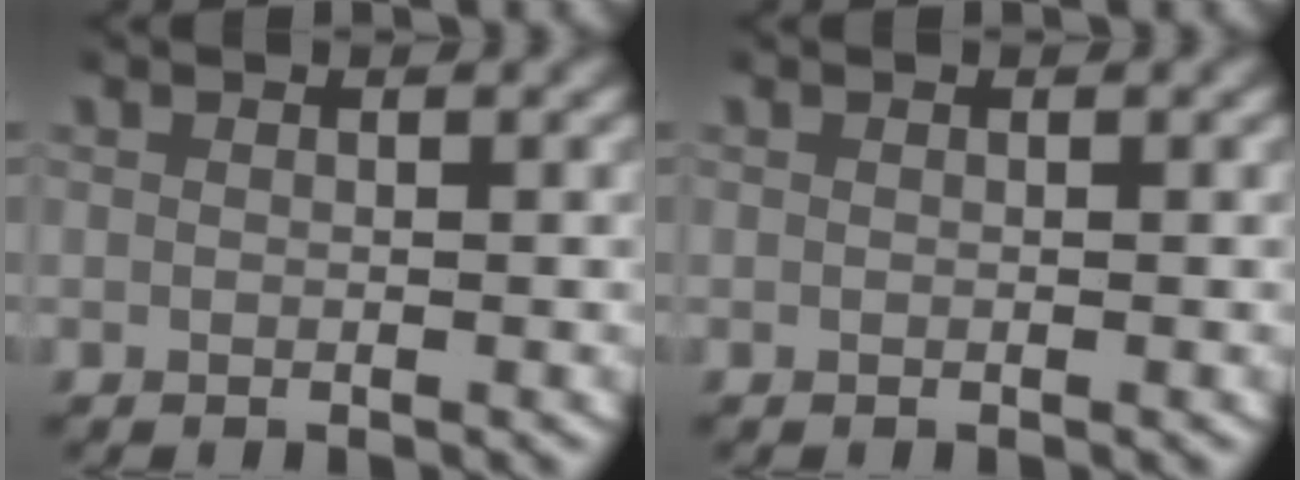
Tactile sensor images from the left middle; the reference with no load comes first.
{"total": 0.0}